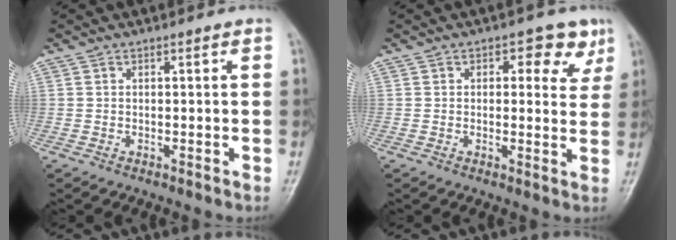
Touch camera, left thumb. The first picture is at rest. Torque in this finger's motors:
{"motor_torque": [-0.01, 0.37, -0.07, -0.09, 0.07]}